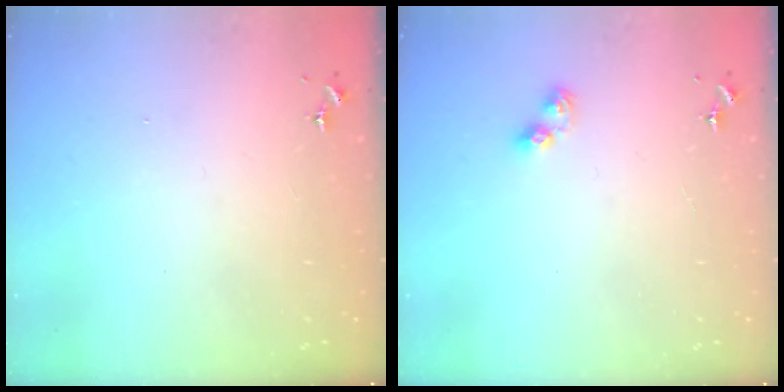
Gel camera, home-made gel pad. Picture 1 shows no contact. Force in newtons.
{"total": 5.8, "press": 5.8, "slide": 0.5}